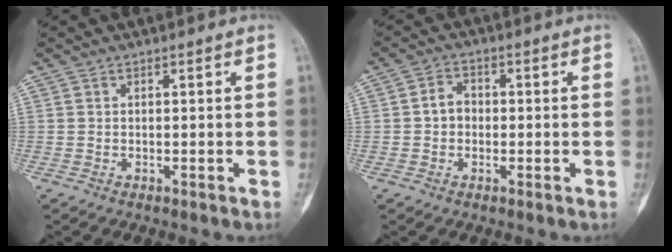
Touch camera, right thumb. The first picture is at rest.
{"total": 3.2, "force": [-0.2, 2.6, 1.8], "torque": [-0.022, 0.014, -0.014]}